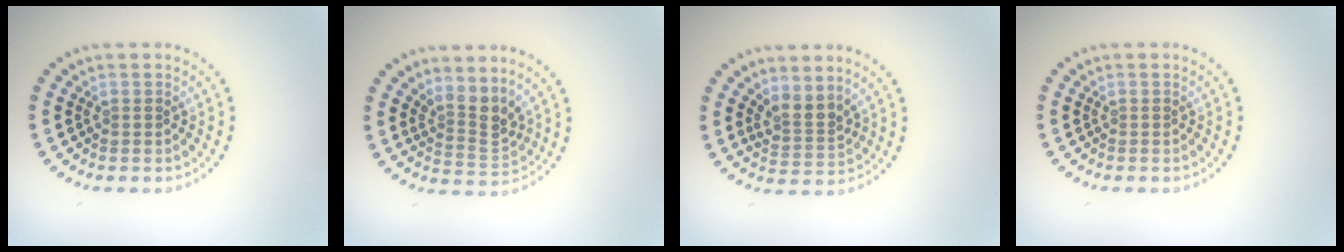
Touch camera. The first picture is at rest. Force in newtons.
{"total": 2.9, "press": 2.1, "slide": 2.0}
{"total": 2.6, "press": 1.9, "slide": 1.7}
{"total": 0.0}